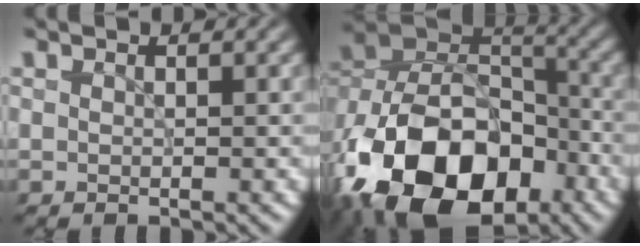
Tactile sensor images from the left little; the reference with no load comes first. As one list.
[{"total": 18.2, "force": [-8.9, 11.8, 10.5], "torque": [-0.186, -0.005, -0.161]}]